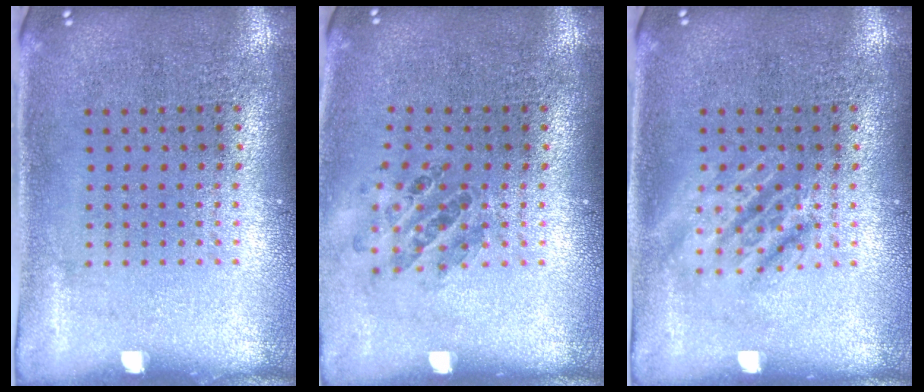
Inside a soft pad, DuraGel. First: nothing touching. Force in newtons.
{"total": 0.9, "press": 0.9, "slide": 0.0}
{"total": 2.1, "press": 2.1, "slide": 0.2}